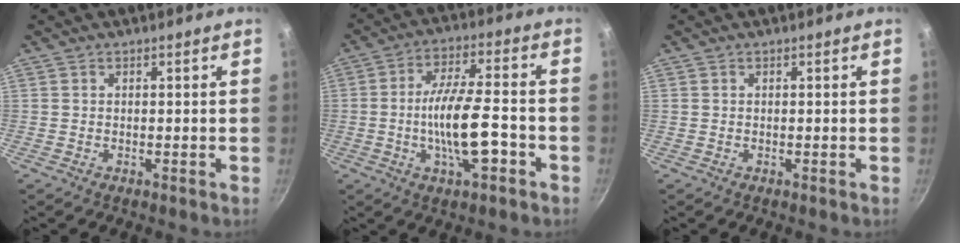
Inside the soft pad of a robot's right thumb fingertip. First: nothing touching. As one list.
[{"total": 12.5, "force": [-3.6, 4.0, 11.3], "torque": [-0.191, 0.025, -0.067]}, {"total": 0.0}]